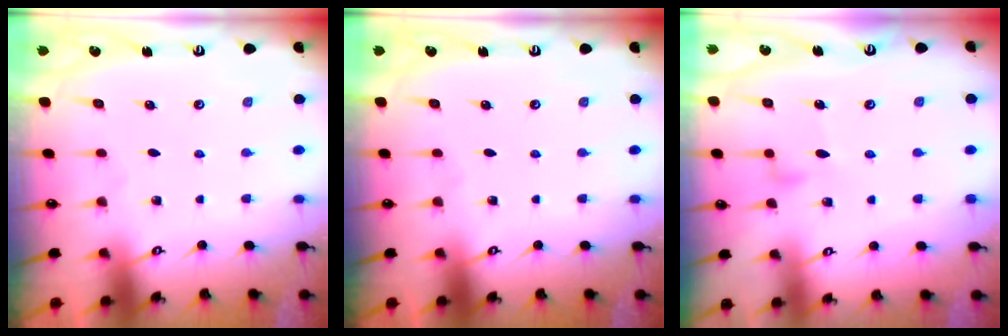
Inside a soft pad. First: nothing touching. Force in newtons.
{"total": 0.0}
{"total": 9.1, "press": 9.1, "slide": 0.4}